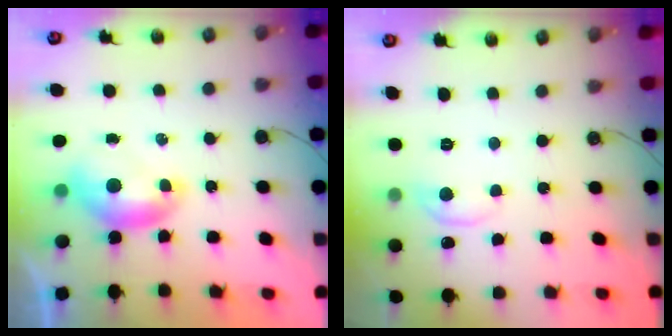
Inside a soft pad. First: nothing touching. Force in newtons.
{"total": 1.3, "press": 1.2, "slide": 0.5}